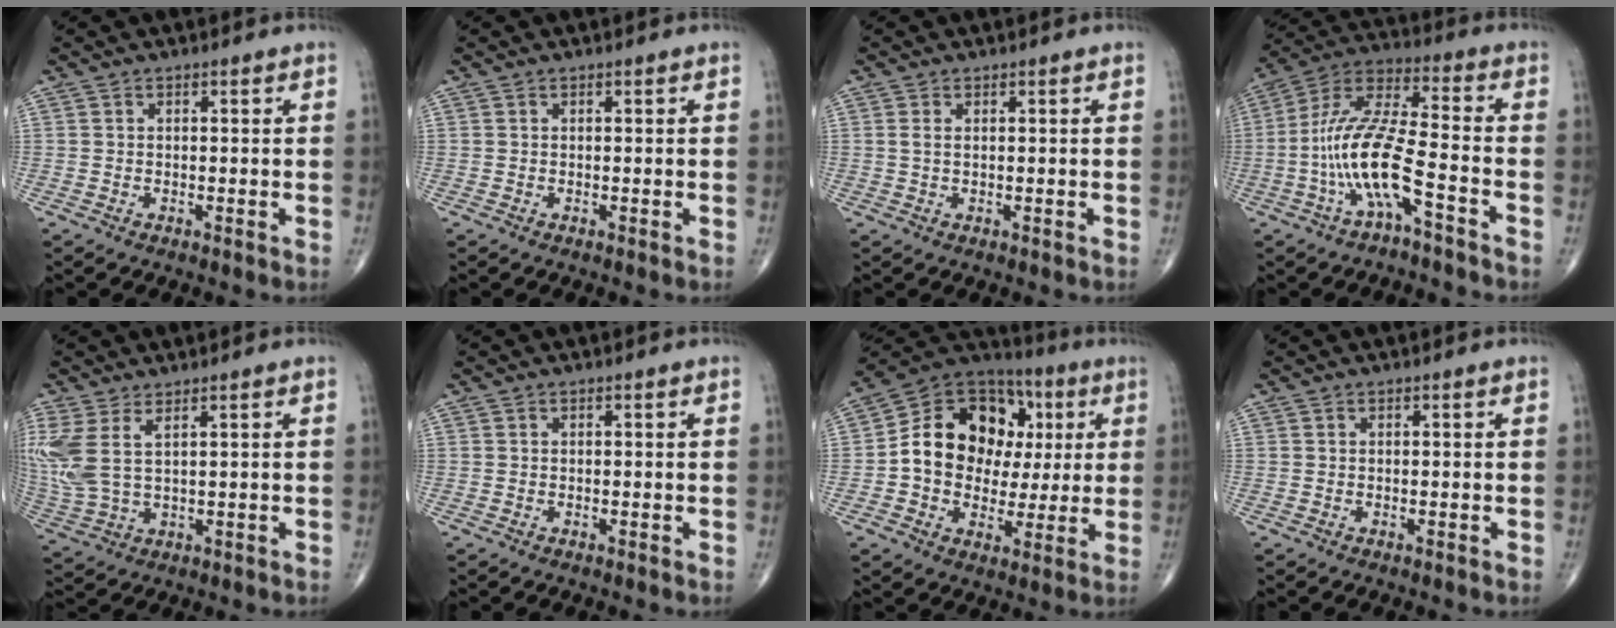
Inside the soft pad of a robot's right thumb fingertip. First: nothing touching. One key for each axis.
{"total": 0.0}
{"total": 1.3, "fx": 0.3, "fy": 0.7, "fz": 1.1, "tx": -0.030, "ty": 0.006, "tz": 0.010}
{"total": 14.0, "fx": -5.2, "fy": 3.6, "fz": 12.5, "tx": -0.267, "ty": 0.054, "tz": -0.100}
{"total": 10.6, "fx": 3.6, "fy": 4.9, "fz": 8.7, "tx": -0.233, "ty": -0.009, "tz": 0.088}
{"total": 0.0}
{"total": 18.5, "fx": 2.2, "fy": 14.6, "fz": 11.2, "tx": -0.138, "ty": 0.029, "tz": 0.036}
{"total": 0.0}